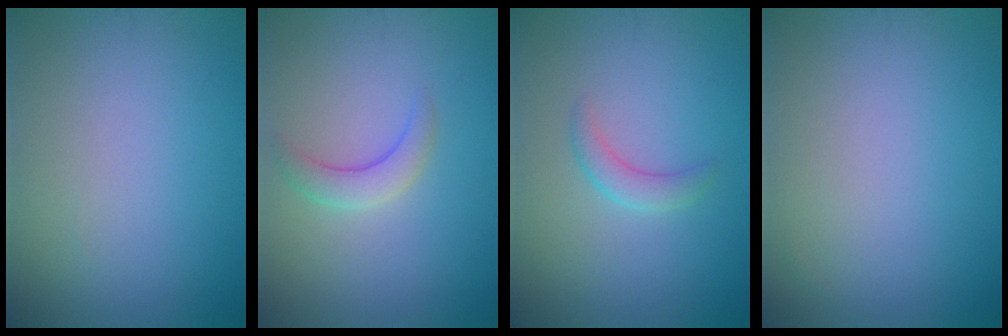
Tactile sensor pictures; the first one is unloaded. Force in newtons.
{"total": 2.2, "press": 2.2, "slide": 0.2}
{"total": 1.7, "press": 1.7, "slide": 0.1}
{"total": 0.0}